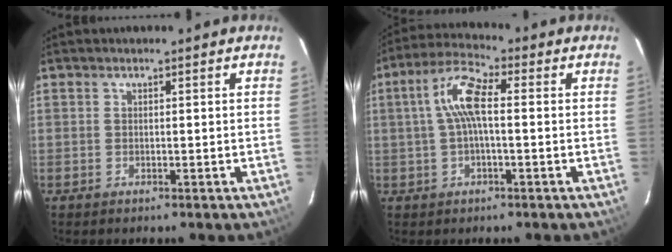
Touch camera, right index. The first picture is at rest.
{"total": 7.8, "force": [0.6, 2.4, 7.4], "torque": [-0.155, 0.021, 0.010]}